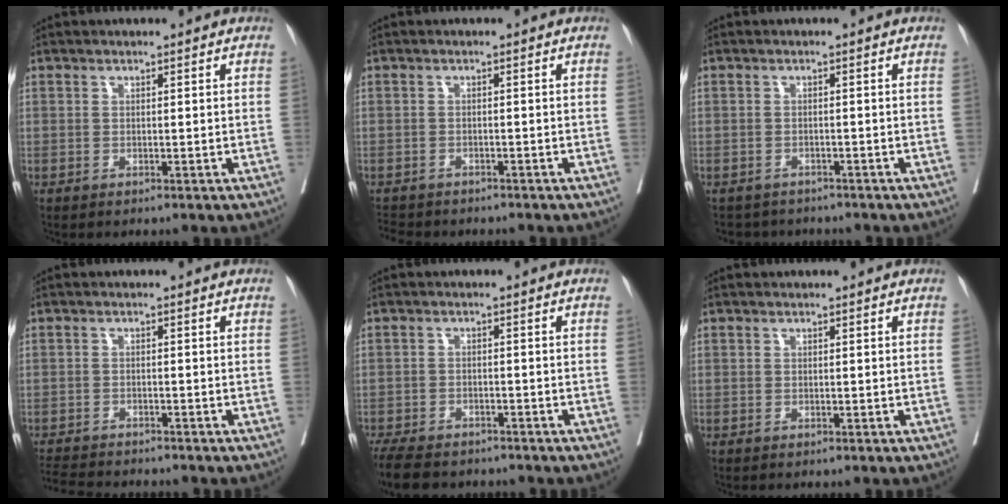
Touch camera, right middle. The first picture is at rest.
{"total": 5.3, "force": [-4.7, 1.9, 1.5], "torque": [-0.027, -0.006, -0.068]}
{"total": 4.0, "force": [-3.7, 1.5, -0.1], "torque": [0.003, 0.000, -0.051]}
{"total": 7.4, "force": [-7.0, 0.7, 2.3], "torque": [-0.035, -0.012, -0.111]}
{"total": 9.7, "force": [-8.2, 3.4, 4.1], "torque": [-0.078, -0.012, -0.123]}
{"total": 0.0}